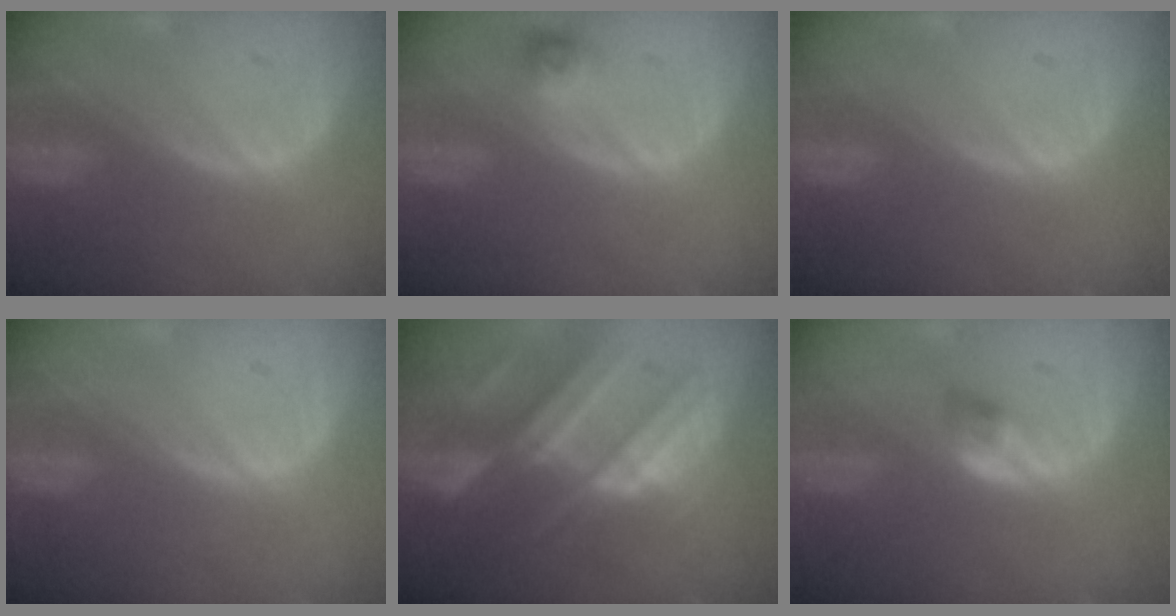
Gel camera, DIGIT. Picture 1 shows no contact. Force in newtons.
{"total": 2.5, "press": 2.3, "slide": 1.0}
{"total": 0.0}
{"total": 0.0}
{"total": 10.5, "press": 9.3, "slide": 4.9}
{"total": 2.8, "press": 2.5, "slide": 1.3}